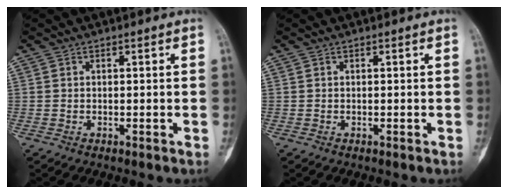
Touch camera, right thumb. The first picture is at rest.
{"total": 0.0}